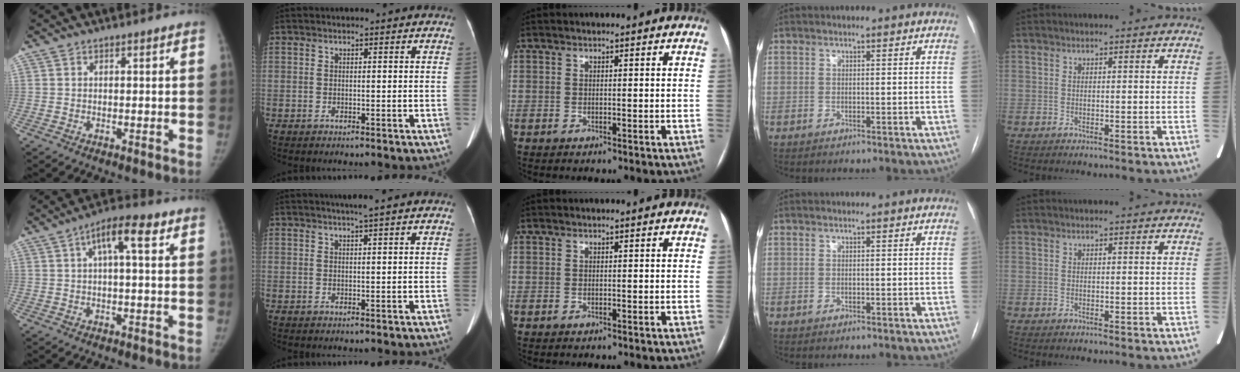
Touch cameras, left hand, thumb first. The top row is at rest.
{"thumb": {"total": 7.3, "force": [2.5, 2.3, 6.5], "torque": [-0.106, 0.023, 0.032]}, "index": {"total": 1.9, "force": [1.4, -0.6, 1.2], "torque": [-0.019, 0.002, 0.028]}}